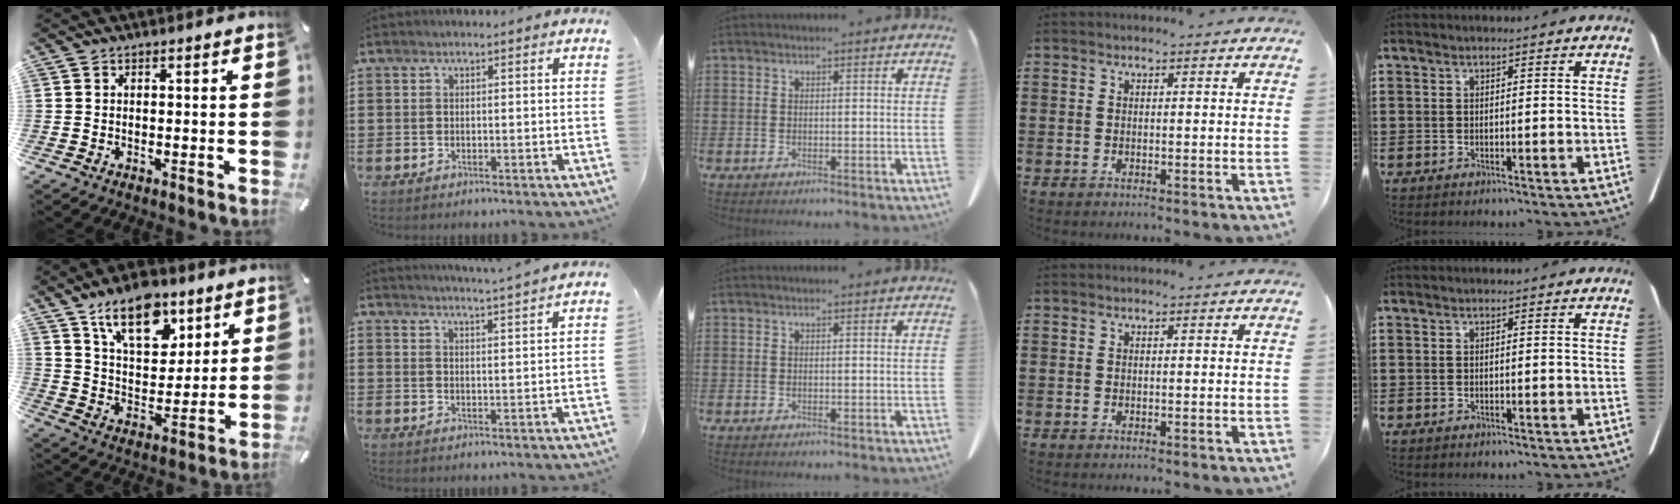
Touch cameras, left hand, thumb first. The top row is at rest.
{"thumb": {"total": 15.1, "force": [9.4, 8.7, 8.1], "torque": [-0.124, -0.043, 0.168]}, "index": {"total": 3.4, "force": [3.2, -0.9, 0.5], "torque": [-0.019, -0.017, 0.058]}}